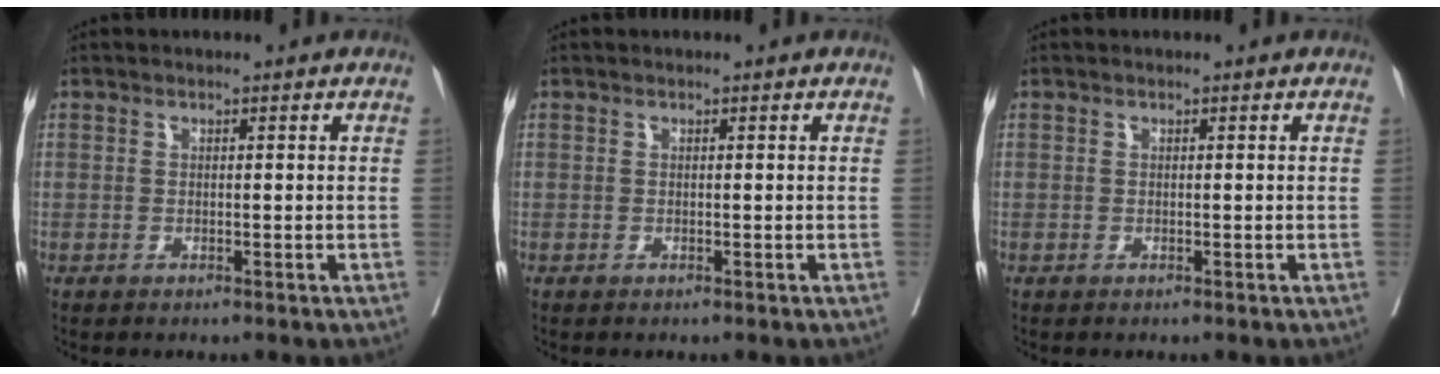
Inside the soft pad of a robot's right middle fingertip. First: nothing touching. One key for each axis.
{"total": 0.0}
{"total": 0.0}